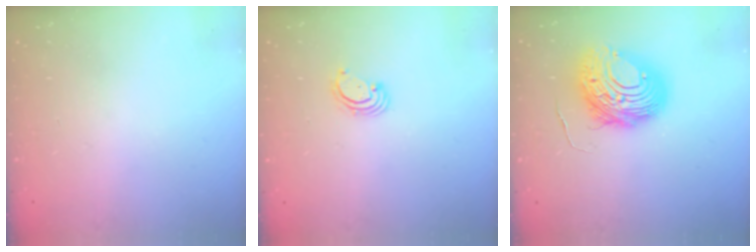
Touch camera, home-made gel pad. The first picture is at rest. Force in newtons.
{"total": 2.5, "press": 2.5, "slide": 0.3}
{"total": 12.2, "press": 12.1, "slide": 1.3}